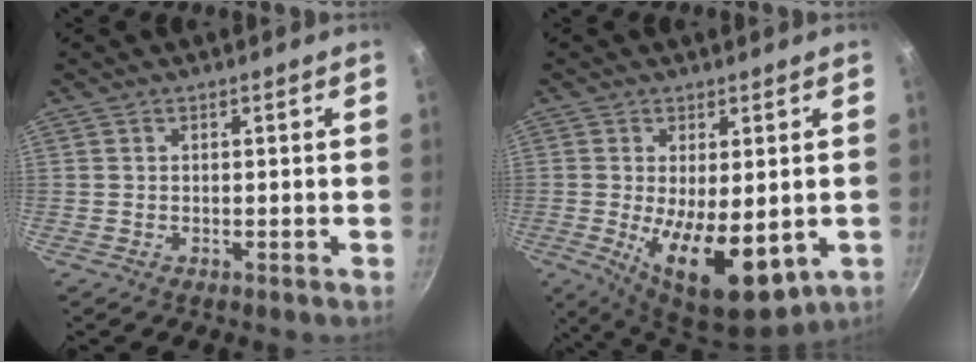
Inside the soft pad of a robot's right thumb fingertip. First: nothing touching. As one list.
[{"total": 14.2, "force": [-2.4, 6.3, 12.5], "torque": [-0.189, -0.018, -0.020]}]